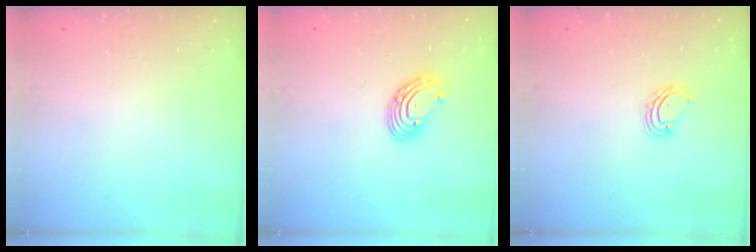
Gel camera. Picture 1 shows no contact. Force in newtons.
{"total": 7.3, "press": 7.3, "slide": 0.8}
{"total": 5.0, "press": 5.0, "slide": 0.4}